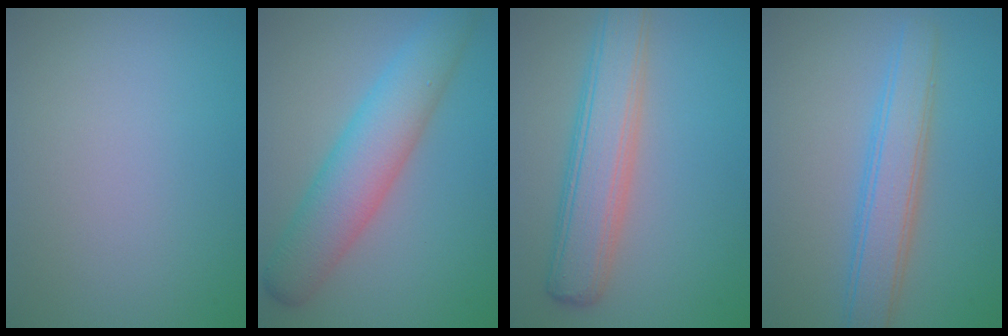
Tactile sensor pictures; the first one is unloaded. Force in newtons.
{"total": 6.7, "press": 6.7, "slide": 0.1}
{"total": 6.0, "press": 6.0, "slide": 0.5}
{"total": 4.3, "press": 4.3, "slide": 0.1}